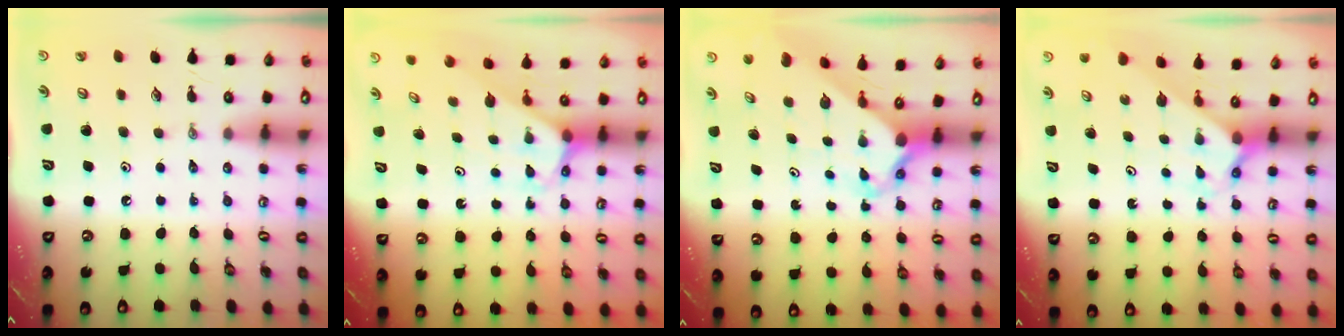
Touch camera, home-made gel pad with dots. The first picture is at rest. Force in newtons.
{"total": 2.4, "press": 2.4, "slide": 0.2}
{"total": 2.8, "press": 2.8, "slide": 0.3}
{"total": 2.1, "press": 2.1, "slide": 0.1}